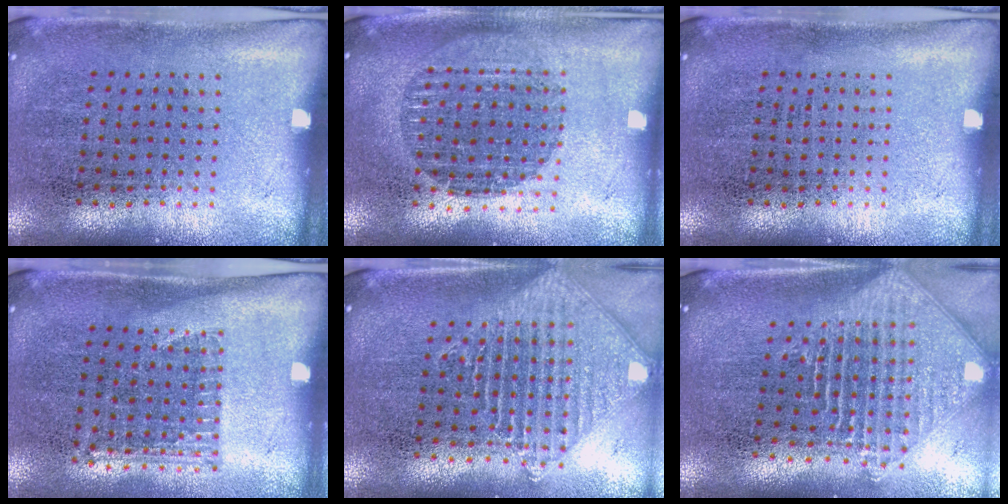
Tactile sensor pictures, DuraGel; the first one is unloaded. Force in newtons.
{"total": 1.6, "press": 1.4, "slide": 0.8}
{"total": 0.0}
{"total": 1.1, "press": 0.9, "slide": 0.6}
{"total": 1.5, "press": 1.3, "slide": 0.6}
{"total": 2.4, "press": 1.8, "slide": 1.6}